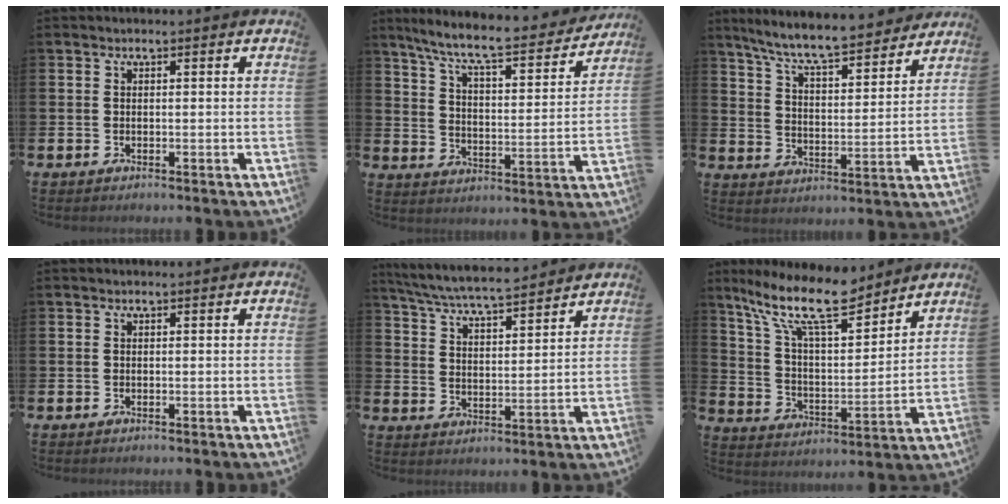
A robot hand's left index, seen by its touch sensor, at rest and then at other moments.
{"total": 8.9, "force": [7.9, 1.1, 3.9], "torque": [-0.104, -0.052, 0.132]}
{"total": 8.6, "force": [8.0, 0.9, 3.0], "torque": [-0.086, -0.056, 0.139]}
{"total": 0.0}
{"total": 6.8, "force": [6.5, 0.5, 1.9], "torque": [-0.065, -0.039, 0.115]}
{"total": 13.3, "force": [10.7, 3.6, 7.1], "torque": [-0.154, -0.055, 0.186]}